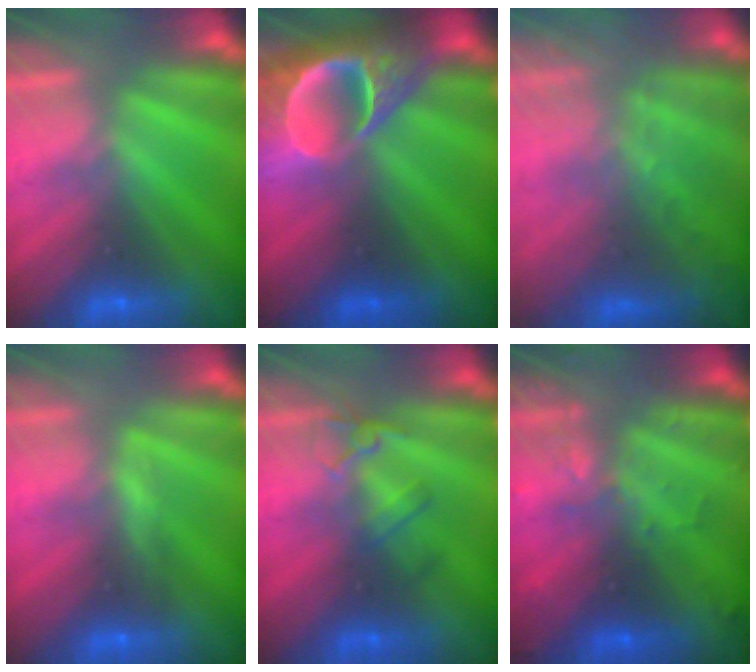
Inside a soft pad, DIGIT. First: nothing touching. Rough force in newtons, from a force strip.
{"total": 13.7}
{"total": 7.7}
{"total": 3.5}
{"total": 2.4}
{"total": 2.8}